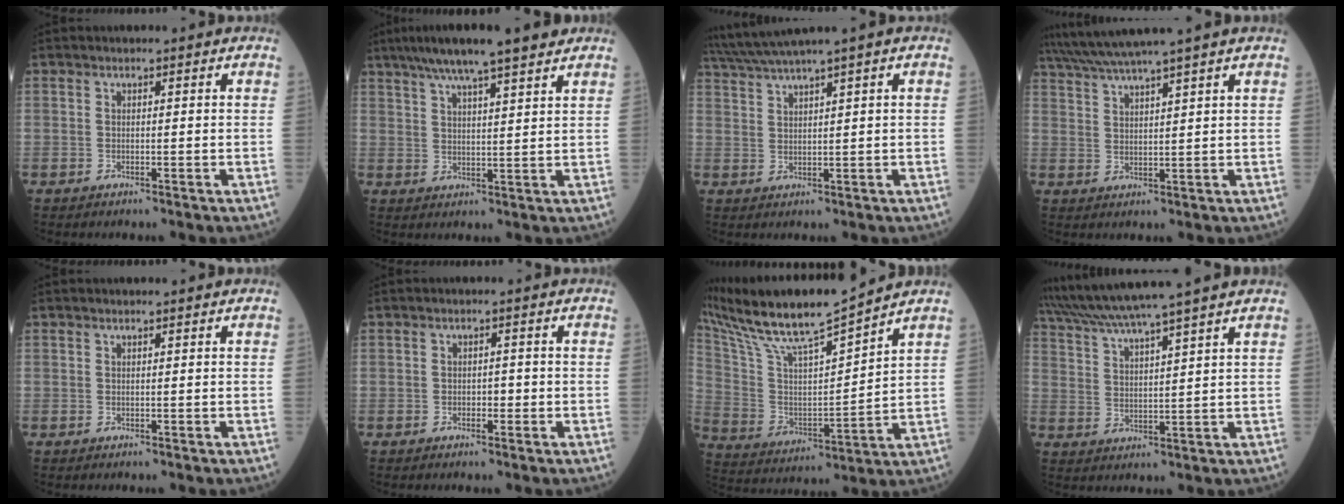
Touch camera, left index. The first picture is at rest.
{"total": 11.9, "force": [9.3, 0.7, 7.4], "torque": [-0.124, 0.026, 0.138]}
{"total": 5.8, "force": [4.5, -1.4, 3.3], "torque": [-0.076, 0.015, 0.093]}
{"total": 8.7, "force": [7.4, -2.0, 4.1], "torque": [-0.075, 0.018, 0.128]}
{"total": 0.6, "force": [0.5, -0.1, 0.2], "torque": [-0.009, 0.004, 0.010]}
{"total": 1.3, "force": [-0.4, 0.7, 0.9], "torque": [-0.009, 0.001, -0.010]}
{"total": 16.8, "force": [14.9, 0.2, 7.8], "torque": [-0.161, 0.003, 0.275]}
{"total": 12.5, "force": [10.9, -2.2, 5.7], "torque": [-0.107, 0.012, 0.180]}